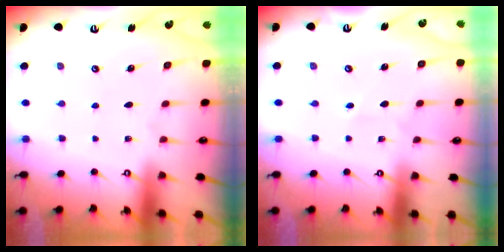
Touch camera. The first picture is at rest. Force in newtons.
{"total": 1.5, "press": 1.5, "slide": 0.1}